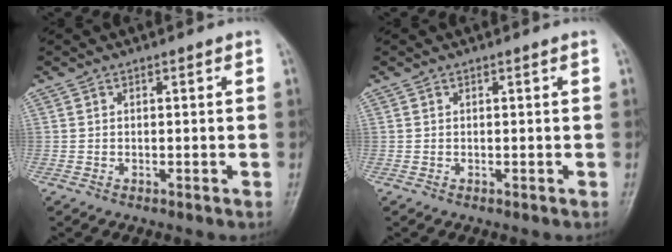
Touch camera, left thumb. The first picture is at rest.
{"total": 0.0}